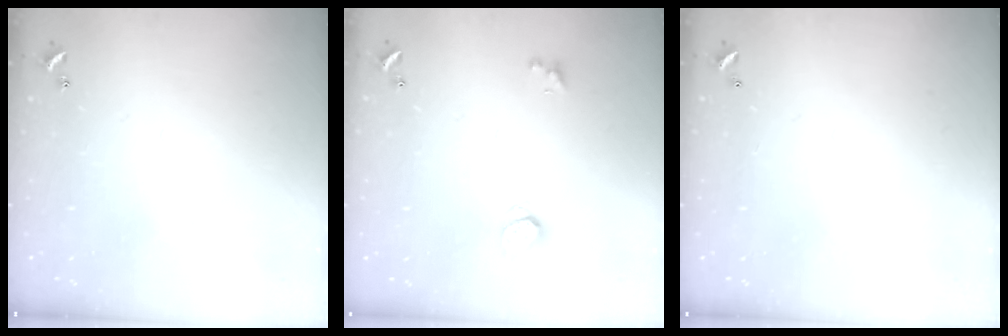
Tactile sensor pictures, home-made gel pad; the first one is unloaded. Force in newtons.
{"total": 0.8, "press": 0.7, "slide": 0.5}
{"total": 2.9, "press": 2.9, "slide": 0.1}